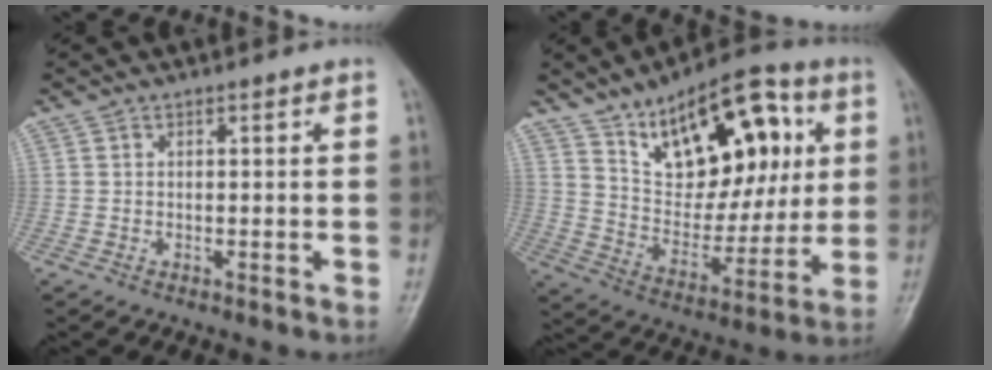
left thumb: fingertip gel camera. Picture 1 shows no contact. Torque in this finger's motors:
{"motor_torque": [0.57, 0.87, 1.28, -1.49, 0.30]}